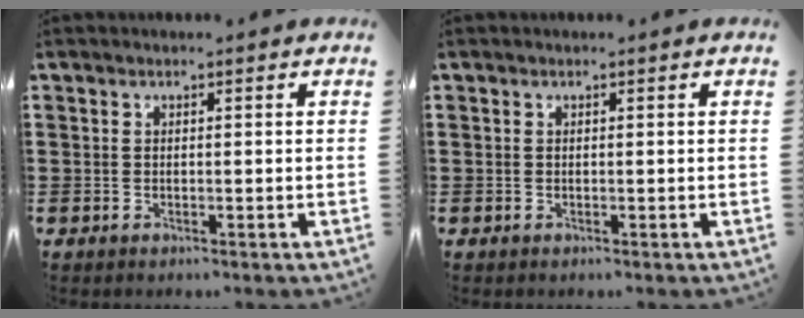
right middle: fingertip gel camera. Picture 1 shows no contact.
{"total": 0.0}